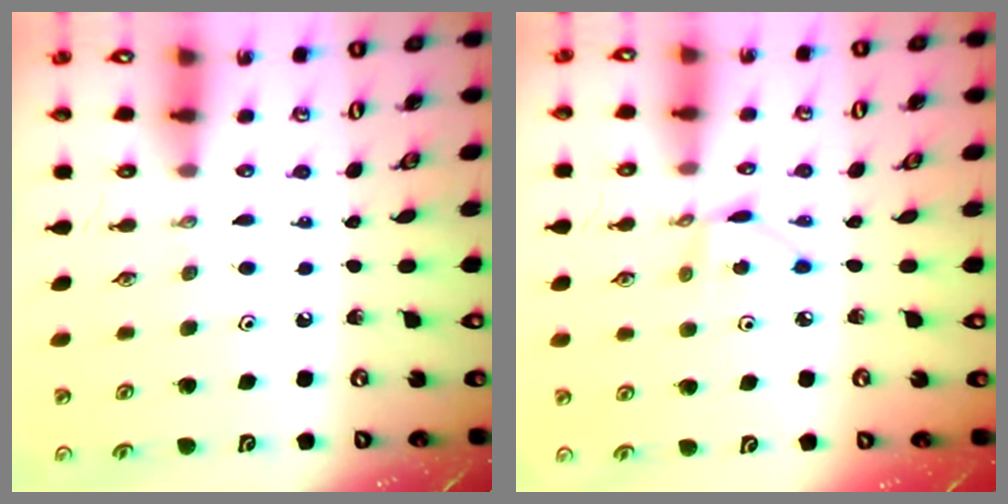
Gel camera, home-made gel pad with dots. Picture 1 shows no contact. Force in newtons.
{"total": 2.9, "press": 2.9, "slide": 0.1}